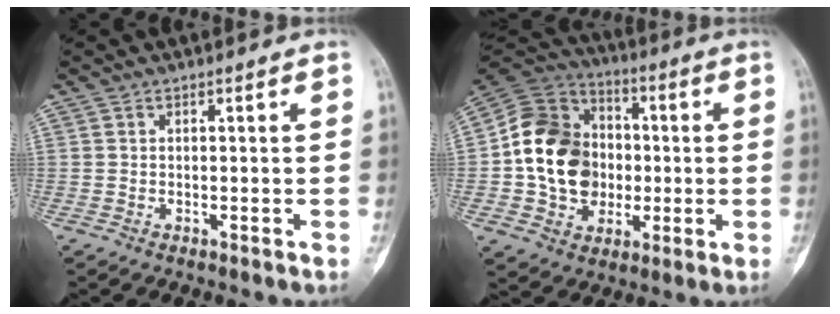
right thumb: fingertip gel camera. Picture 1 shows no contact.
{"total": 19.6, "force": [-0.4, 15.1, 12.4], "torque": [-0.198, 0.021, -0.009]}